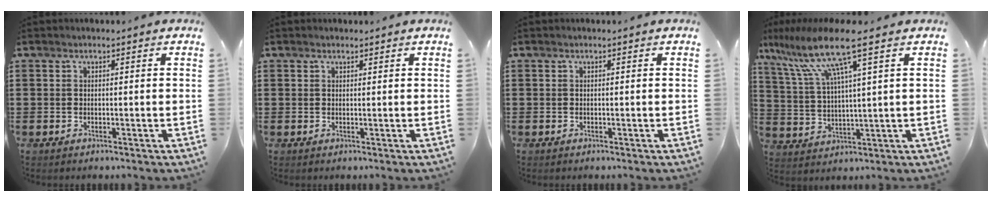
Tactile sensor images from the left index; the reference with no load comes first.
{"total": 0.6, "force": [0.6, 0.3, 0.0], "torque": [-0.003, 0.001, 0.012]}
{"total": 0.0}
{"total": 11.6, "force": [6.6, 0.8, 9.5], "torque": [-0.225, -0.025, 0.103]}